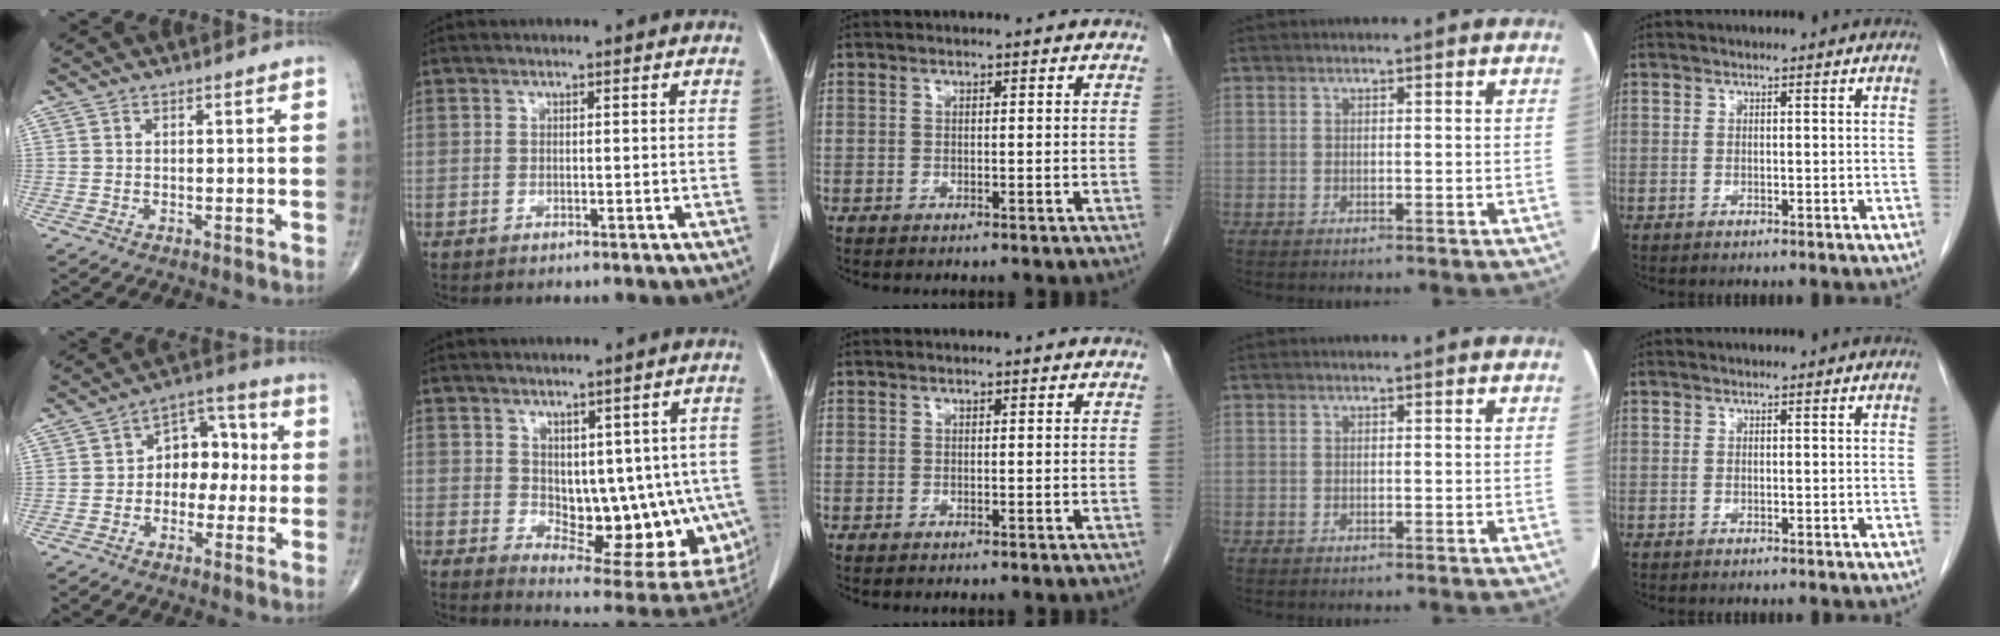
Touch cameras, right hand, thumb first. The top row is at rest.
{"thumb": {"total": 9.6, "force": [-0.3, 6.9, 6.7], "torque": [-0.055, 0.038, -0.018]}, "index": {"total": 14.1, "force": [-0.3, 7.3, 12.1], "torque": [-0.141, -0.005, 0.016]}}